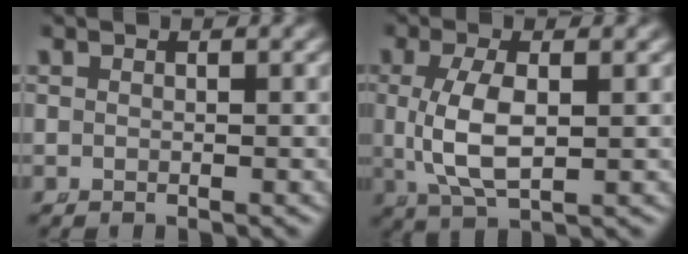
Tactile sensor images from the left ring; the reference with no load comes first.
{"total": 4.8, "force": [0.0, 2.0, 4.4], "torque": [-0.107, -0.009, 0.014]}